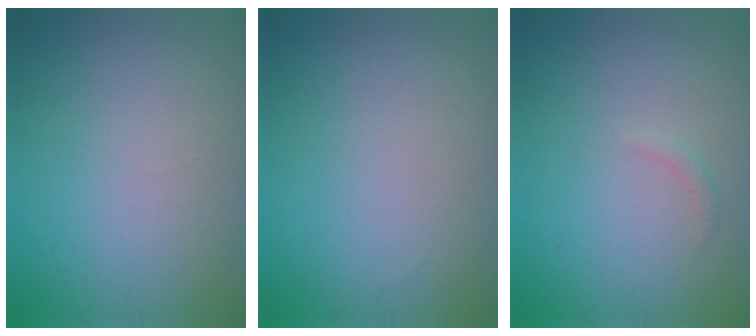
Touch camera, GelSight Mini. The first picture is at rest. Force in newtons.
{"total": 0.0}
{"total": 0.7, "press": 0.7, "slide": 0.1}